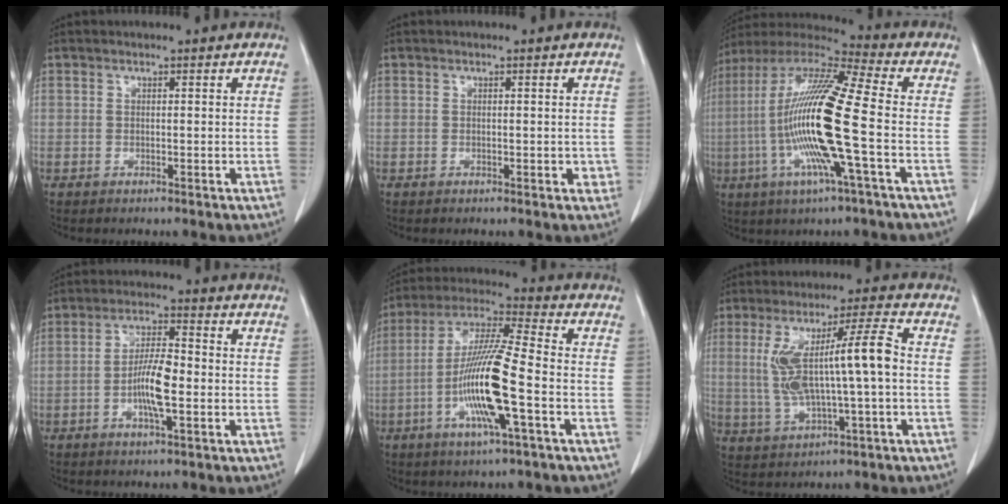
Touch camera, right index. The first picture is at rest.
{"total": 1.5, "force": [-0.2, 0.9, 1.2], "torque": [-0.007, 0.001, 0.001]}
{"total": 18.9, "force": [-3.3, 0.5, 18.6], "torque": [-0.379, -0.008, -0.076]}
{"total": 7.1, "force": [-1.7, 1.3, 6.8], "torque": [-0.132, 0.003, -0.035]}
{"total": 14.5, "force": [-4.0, 0.5, 13.9], "torque": [-0.279, -0.005, -0.083]}
{"total": 11.8, "force": [0.2, 1.0, 11.8], "torque": [-0.235, 0.021, 0.009]}